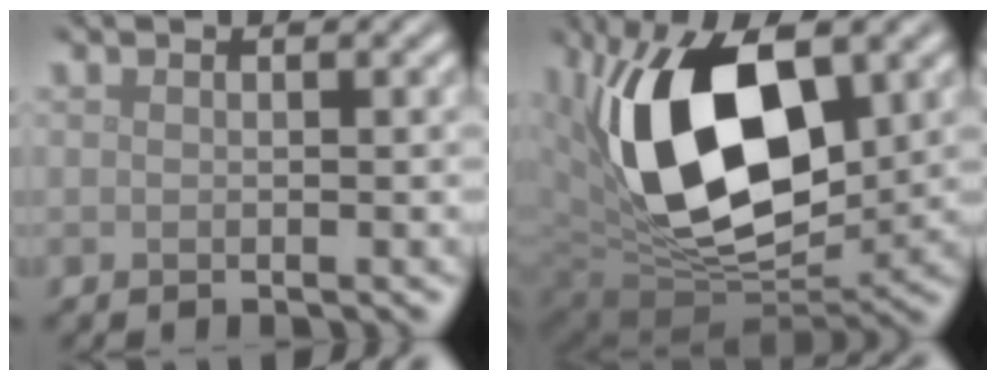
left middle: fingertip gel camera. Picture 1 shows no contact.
{"total": 16.5, "force": [3.1, 9.4, 13.3], "torque": [-0.228, -0.003, 0.053]}